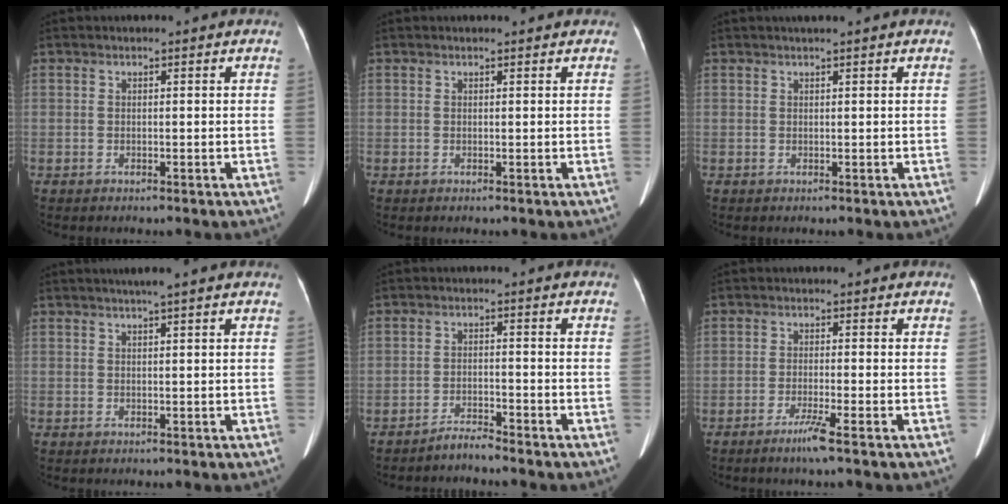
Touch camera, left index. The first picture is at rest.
{"total": 0.9, "force": [0.8, 0.3, 0.2], "torque": [-0.010, 0.003, 0.006]}
{"total": 1.4, "force": [1.1, -0.2, 0.8], "torque": [-0.011, 0.013, 0.023]}
{"total": 2.7, "force": [2.0, -0.3, 1.8], "torque": [-0.024, 0.013, 0.033]}
{"total": 2.5, "force": [-2.4, -0.3, 0.2], "torque": [-0.006, -0.011, -0.044]}
{"total": 3.1, "force": [-2.0, -0.6, 2.3], "torque": [-0.051, -0.009, -0.040]}